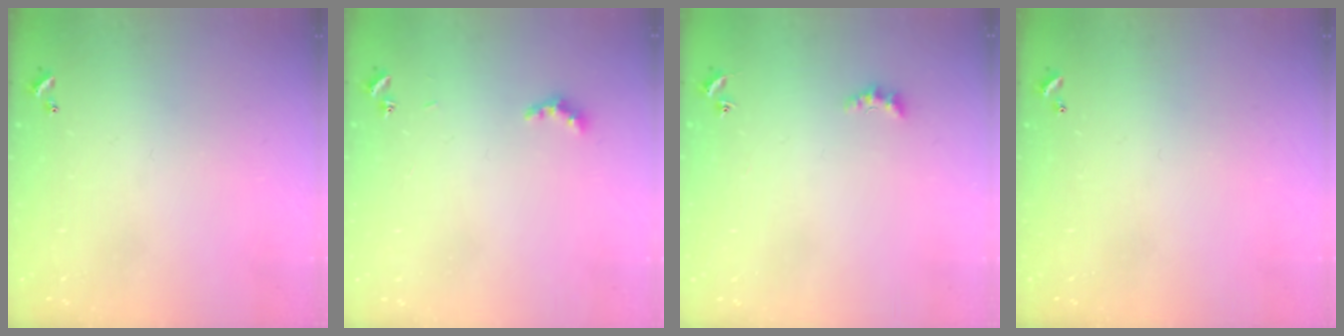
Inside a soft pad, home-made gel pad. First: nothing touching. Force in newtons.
{"total": 3.6, "press": 3.5, "slide": 0.5}
{"total": 2.4, "press": 2.3, "slide": 0.5}
{"total": 0.0}